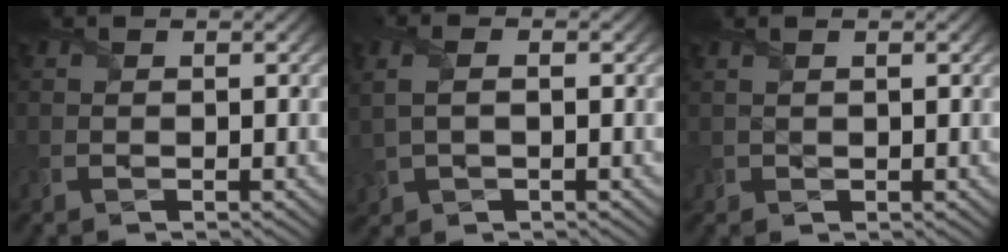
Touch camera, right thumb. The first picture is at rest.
{"total": 3.7, "force": [0.5, 2.2, 3.0], "torque": [-0.081, 0.007, 0.014]}
{"total": 0.9, "force": [0.6, 0.4, 0.5], "torque": [-0.019, 0.000, 0.016]}